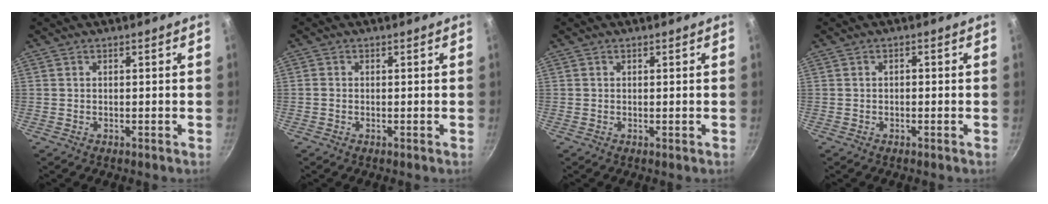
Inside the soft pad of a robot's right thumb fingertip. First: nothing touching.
{"total": 0.6, "force": [-0.1, 0.5, 0.2], "torque": [-0.005, 0.002, -0.004]}
{"total": 0.0}
{"total": 0.8, "force": [-0.3, 0.5, 0.5], "torque": [-0.008, 0.006, -0.002]}